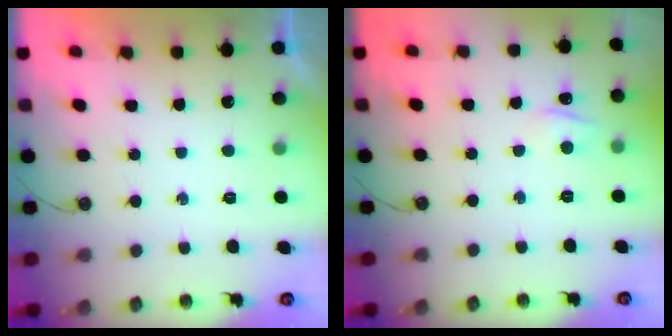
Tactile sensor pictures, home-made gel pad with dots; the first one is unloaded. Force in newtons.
{"total": 5.7, "press": 5.6, "slide": 0.8}